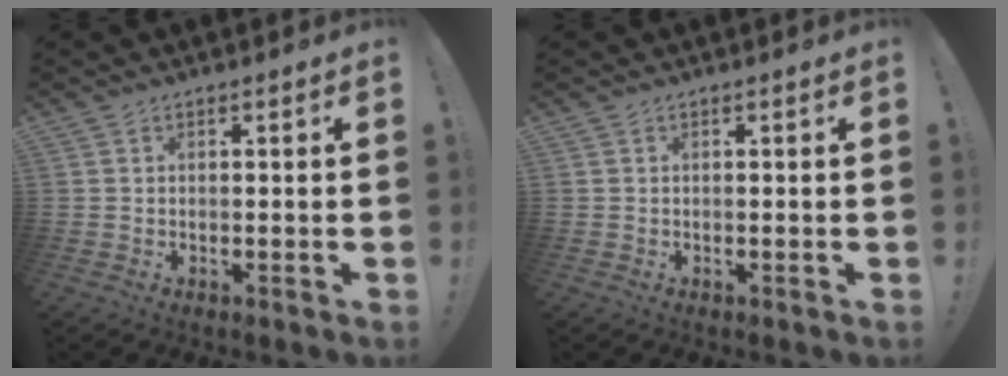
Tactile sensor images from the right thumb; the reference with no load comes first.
{"total": 0.0}